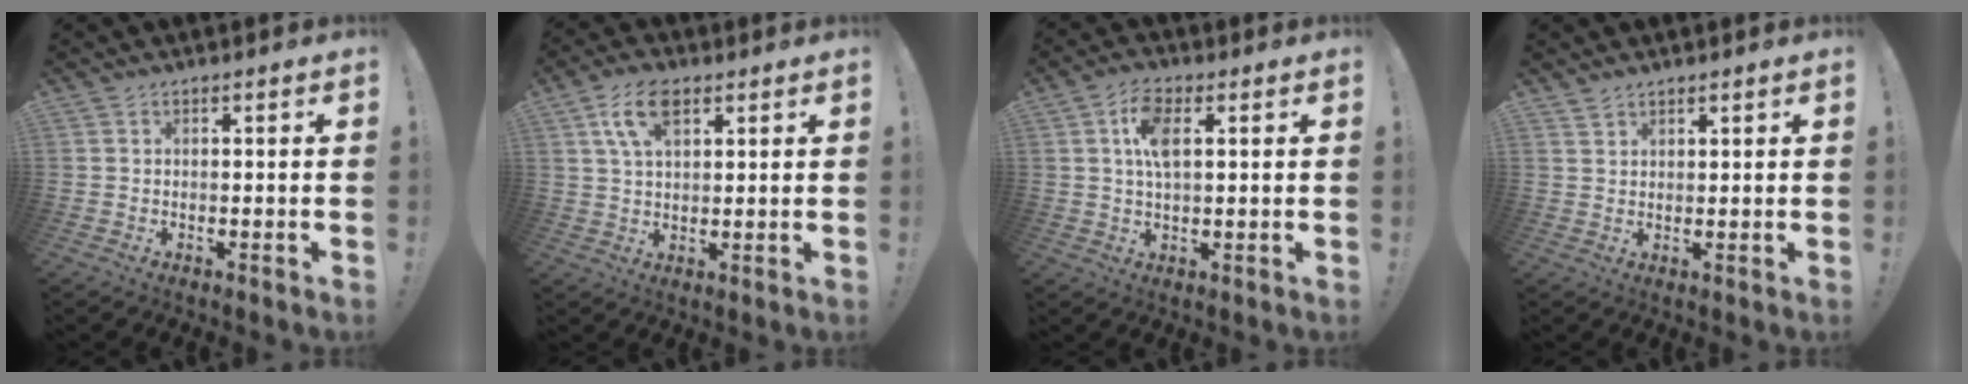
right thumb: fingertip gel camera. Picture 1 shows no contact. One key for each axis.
{"total": 9.4, "fx": 4.5, "fy": 4.9, "fz": 6.7, "tx": -0.131, "ty": 0.002, "tz": 0.083}
{"total": 8.1, "fx": 2.2, "fy": 3.9, "fz": 6.7, "tx": -0.115, "ty": -0.002, "tz": 0.035}
{"total": 2.0, "fx": 1.8, "fy": 0.8, "fz": 0.5, "tx": -0.002, "ty": -0.014, "tz": 0.034}